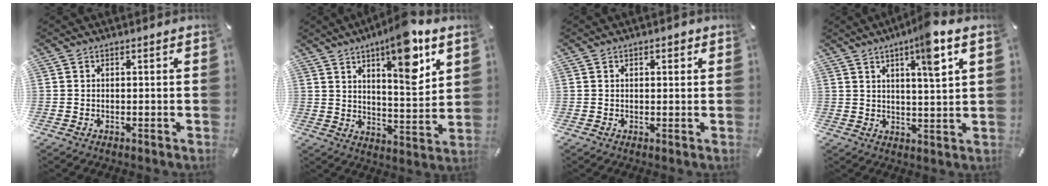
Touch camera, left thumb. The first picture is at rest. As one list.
[{"total": 13.6, "force": [8.2, 3.9, 10.1], "torque": [-0.144, -0.051, 0.134]}, {"total": 1.5, "force": [0.5, 0.9, 1.0], "torque": [-0.014, 0.003, 0.006]}, {"total": 8.7, "force": [4.9, 0.9, 7.1], "torque": [-0.109, -0.024, 0.074]}]